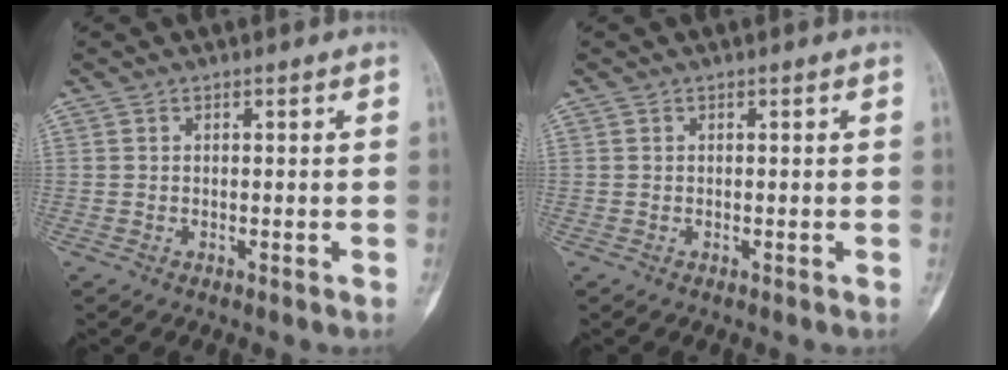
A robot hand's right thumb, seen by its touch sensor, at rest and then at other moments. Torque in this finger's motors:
{"motor_torque": [-0.20, -0.20, 0.11, 0.11, 0.00]}